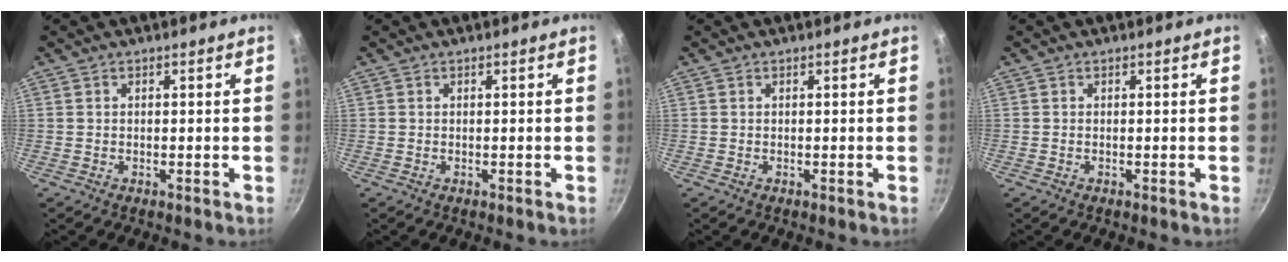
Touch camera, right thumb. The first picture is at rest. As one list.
[{"total": 0.0}, {"total": 0.0}, {"total": 0.0}]